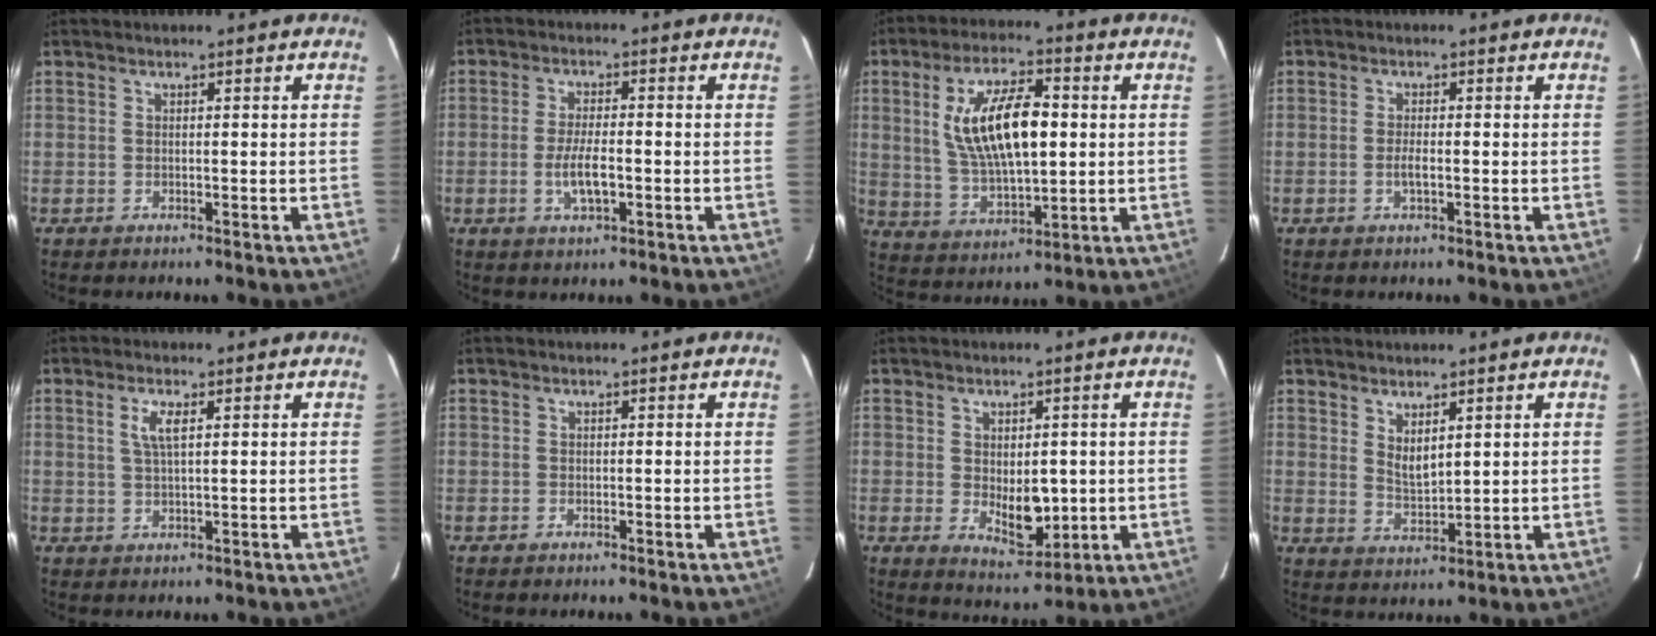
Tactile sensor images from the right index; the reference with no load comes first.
{"total": 5.5, "force": [-1.6, 1.6, 5.0], "torque": [-0.100, -0.006, -0.029]}
{"total": 15.1, "force": [2.5, 6.1, 13.6], "torque": [-0.253, 0.007, 0.055]}
{"total": 1.8, "force": [-0.6, 0.3, 1.6], "torque": [-0.033, -0.003, -0.012]}
{"total": 3.3, "force": [1.2, 0.7, 3.0], "torque": [-0.061, 0.001, 0.024]}
{"total": 0.0}
{"total": 7.1, "force": [-0.3, 4.1, 5.8], "torque": [-0.092, -0.015, 0.007]}
{"total": 4.1, "force": [2.6, 1.5, 2.8], "torque": [-0.046, -0.007, 0.047]}